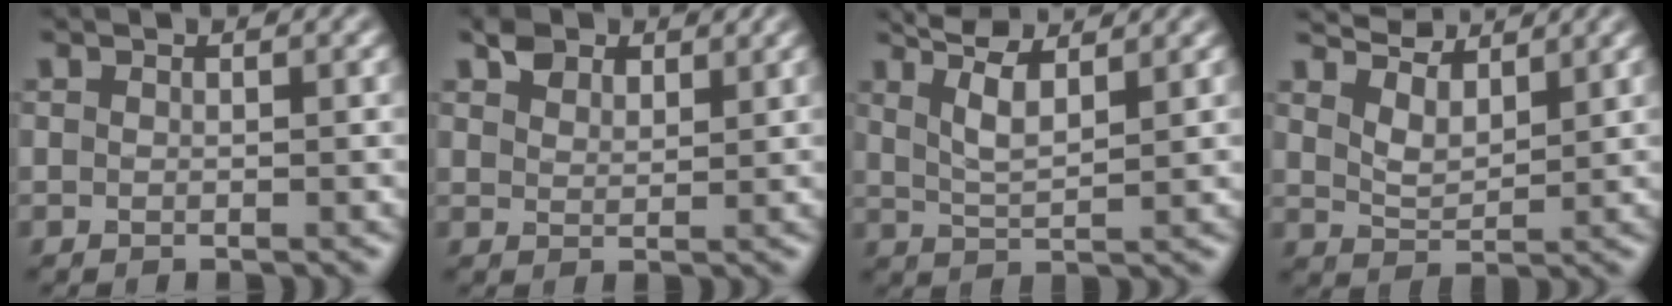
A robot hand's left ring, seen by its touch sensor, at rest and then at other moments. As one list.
[{"total": 2.6, "force": [1.9, 1.5, 0.9], "torque": [-0.020, 0.003, 0.035]}, {"total": 4.8, "force": [3.5, 1.1, 3.1], "torque": [-0.057, 0.016, 0.057]}, {"total": 4.4, "force": [3.8, 1.5, 1.9], "torque": [-0.044, 0.001, 0.059]}]